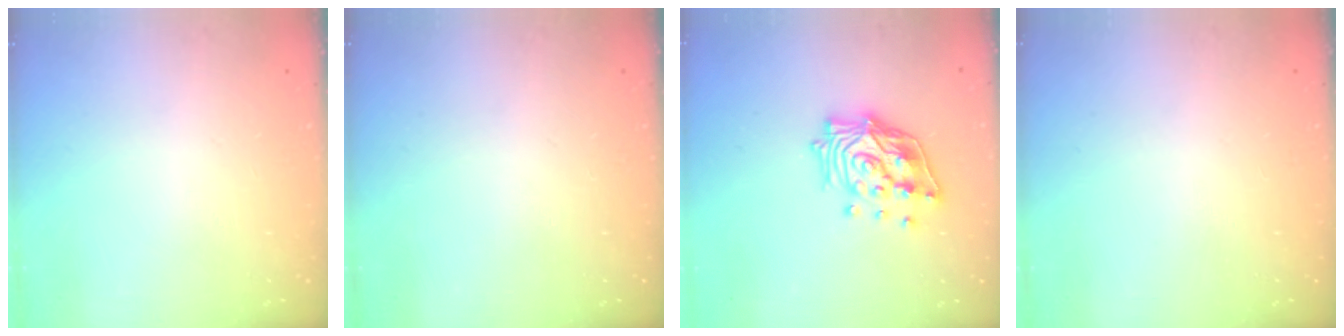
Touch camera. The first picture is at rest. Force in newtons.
{"total": 0.0}
{"total": 14.6, "press": 14.5, "slide": 1.8}
{"total": 0.0}